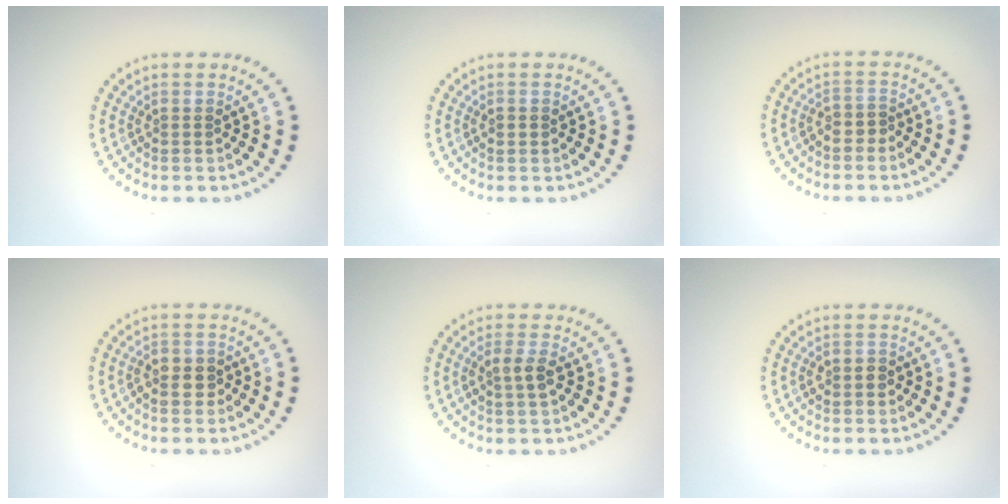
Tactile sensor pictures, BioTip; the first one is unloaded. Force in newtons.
{"total": 1.0, "press": 1.0, "slide": 0.1}
{"total": 1.2, "press": 0.9, "slide": 0.7}
{"total": 1.9, "press": 1.9, "slide": 0.5}
{"total": 2.0, "press": 2.0, "slide": 0.5}
{"total": 1.4, "press": 1.4, "slide": 0.5}